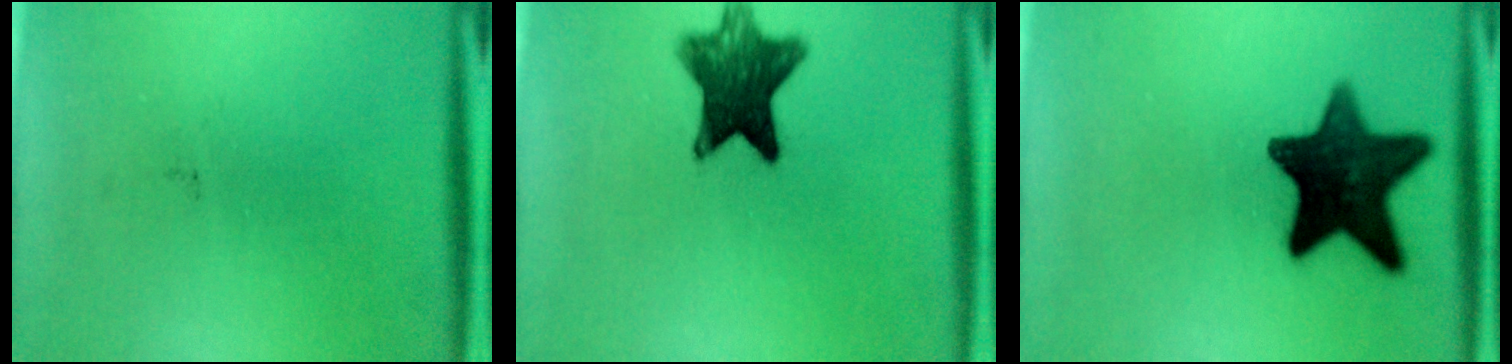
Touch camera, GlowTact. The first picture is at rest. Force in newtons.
{"total": 10.0}
{"total": 14.8}